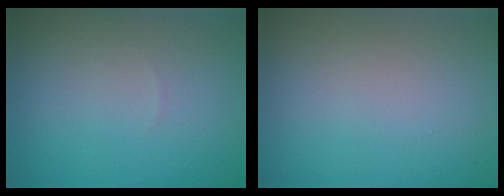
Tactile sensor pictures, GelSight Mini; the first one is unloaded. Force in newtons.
{"total": 0.0}